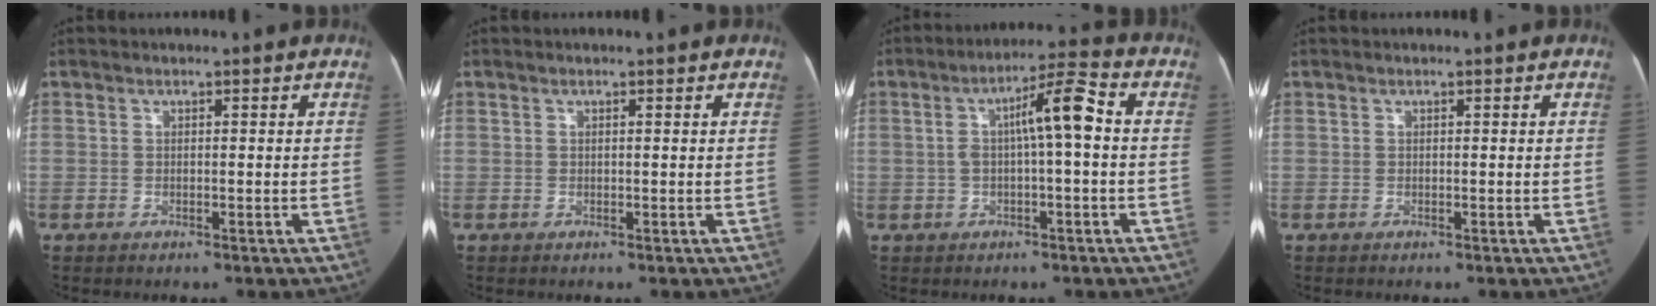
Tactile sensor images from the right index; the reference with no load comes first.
{"total": 0.0}
{"total": 7.7, "force": [0.5, 0.9, 7.6], "torque": [-0.125, 0.030, 0.008]}
{"total": 0.0}